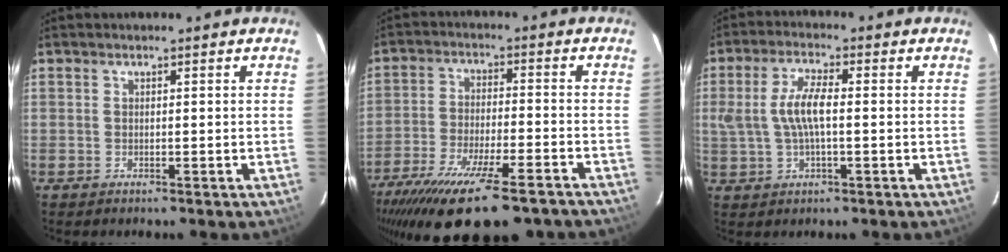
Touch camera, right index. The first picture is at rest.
{"total": 22.4, "force": [-16.8, 5.5, 13.7], "torque": [-0.261, -0.064, -0.260]}
{"total": 7.1, "force": [0.1, 2.4, 6.7], "torque": [-0.135, 0.006, 0.006]}